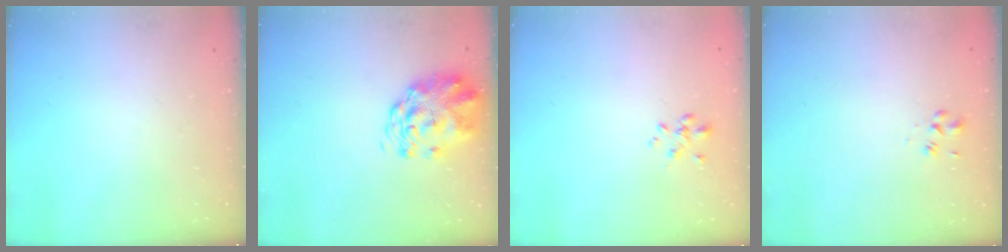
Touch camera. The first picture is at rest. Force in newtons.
{"total": 3.0, "press": 2.8, "slide": 1.1}
{"total": 0.6, "press": 0.5, "slide": 0.3}
{"total": 2.6, "press": 2.4, "slide": 1.0}